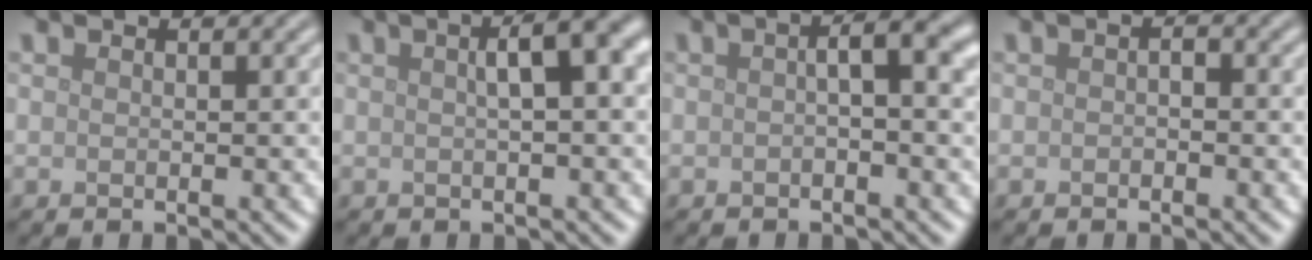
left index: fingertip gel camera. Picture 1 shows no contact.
{"total": 4.7, "force": [1.1, 1.0, 4.5], "torque": [-0.061, 0.017, 0.013]}
{"total": 3.5, "force": [0.3, 0.8, 3.4], "torque": [-0.052, 0.011, 0.000]}
{"total": 0.8, "force": [-0.2, 0.5, 0.6], "torque": [-0.010, 0.001, -0.005]}